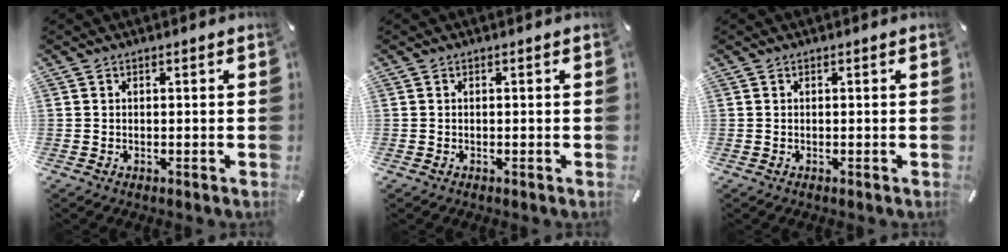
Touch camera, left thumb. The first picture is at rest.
{"total": 0.0}
{"total": 0.0}